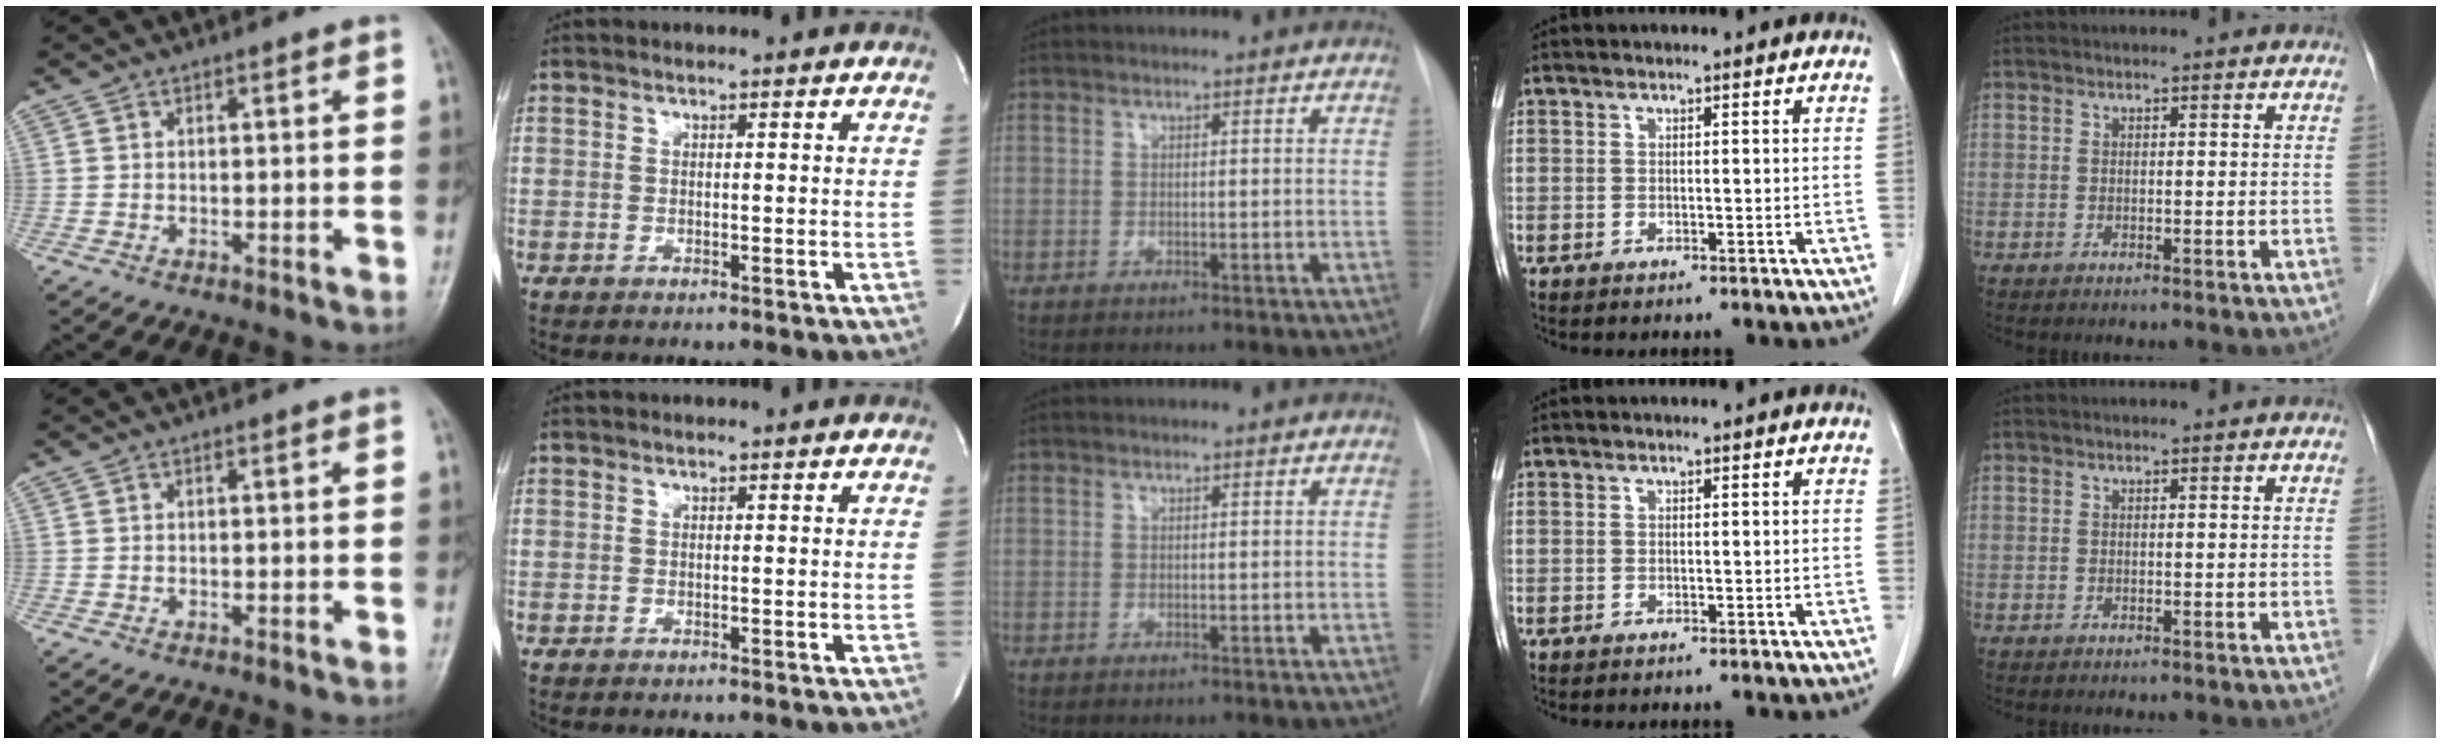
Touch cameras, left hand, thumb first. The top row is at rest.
{}